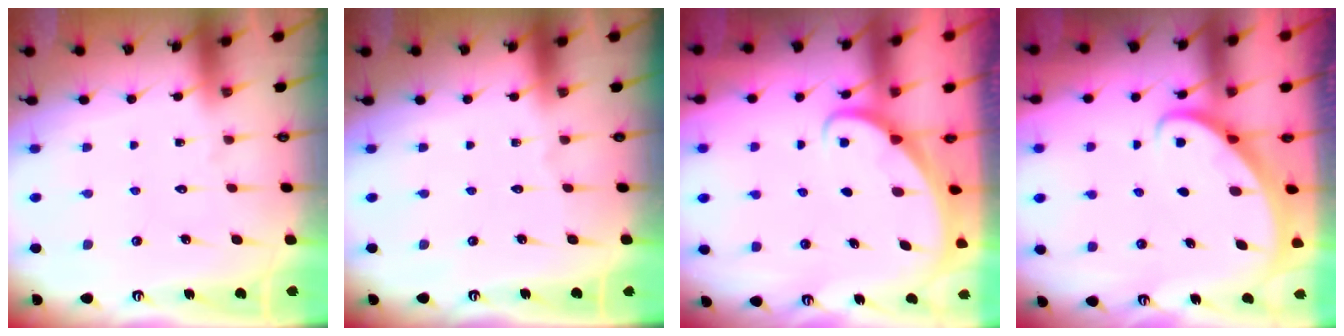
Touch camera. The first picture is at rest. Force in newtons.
{"total": 0.0}
{"total": 1.6, "press": 1.6, "slide": 0.0}
{"total": 2.6, "press": 2.6, "slide": 0.2}